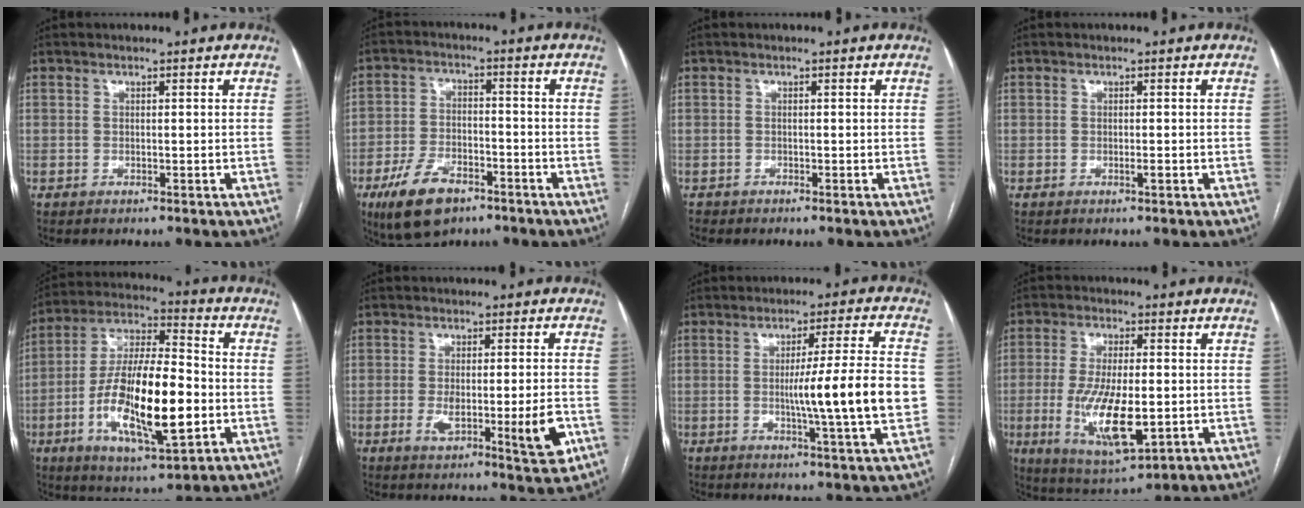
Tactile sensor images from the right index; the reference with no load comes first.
{"total": 9.8, "force": [-5.9, 5.0, 6.0], "torque": [-0.121, -0.004, -0.100]}
{"total": 0.6, "force": [-0.5, 0.4, -0.2], "torque": [-0.002, 0.002, -0.011]}
{"total": 0.6, "force": [-0.3, 0.0, 0.5], "torque": [-0.011, -0.001, -0.003]}
{"total": 19.5, "force": [-4.0, 5.1, 18.4], "torque": [-0.355, -0.003, -0.067]}
{"total": 10.1, "force": [-2.8, 1.9, 9.6], "torque": [-0.142, -0.007, -0.036]}
{"total": 12.9, "force": [-1.4, -0.7, 12.8], "torque": [-0.197, -0.008, -0.026]}
{"total": 12.6, "force": [-2.1, 3.9, 11.8], "torque": [-0.229, -0.021, -0.026]}